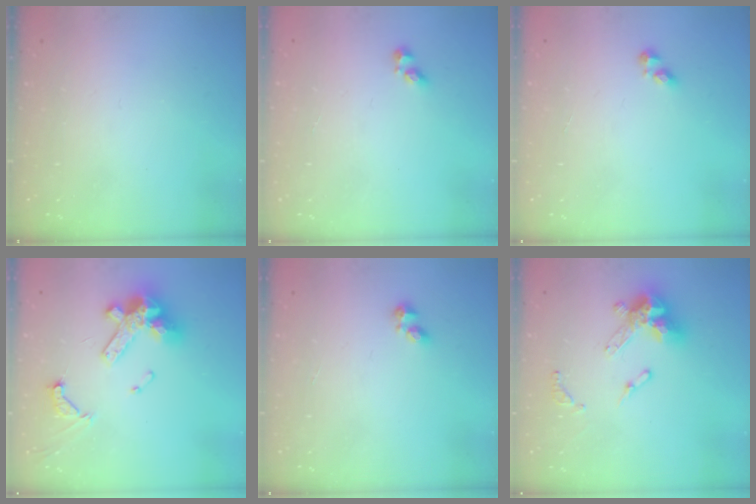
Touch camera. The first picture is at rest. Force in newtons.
{"total": 3.1, "press": 3.1, "slide": 0.5}
{"total": 2.4, "press": 2.4, "slide": 0.3}
{"total": 14.0, "press": 13.8, "slide": 2.3}
{"total": 2.2, "press": 2.1, "slide": 0.7}
{"total": 13.5, "press": 13.4, "slide": 1.3}